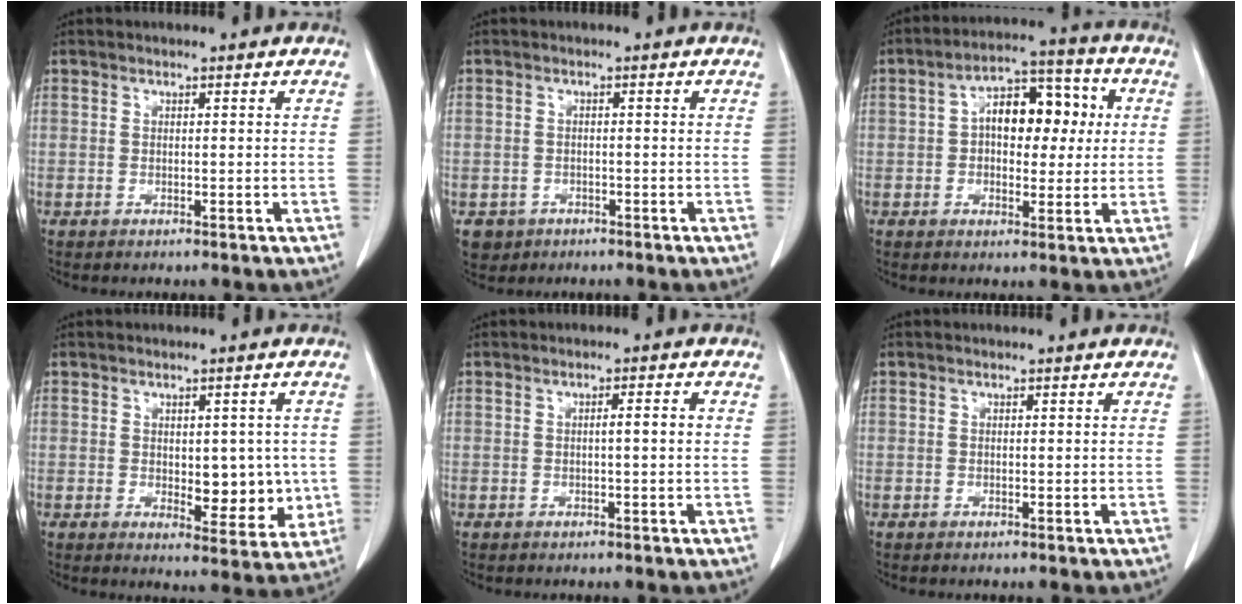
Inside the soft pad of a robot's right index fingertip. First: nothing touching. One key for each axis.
{"total": 3.1, "fx": -1.3, "fy": 2.8, "fz": 0.1, "tx": 0.004, "ty": 0.008, "tz": -0.016}
{"total": 10.2, "fx": 1.5, "fy": 5.3, "fz": 8.6, "tx": -0.132, "ty": 0.040, "tz": 0.025}
{"total": 7.5, "fx": -0.1, "fy": 4.0, "fz": 6.4, "tx": -0.063, "ty": -0.002, "tz": 0.012}
{"total": 1.8, "fx": 0.1, "fy": 0.1, "fz": 1.8, "tx": -0.026, "ty": 0.006, "tz": 0.003}
{"total": 0.0}